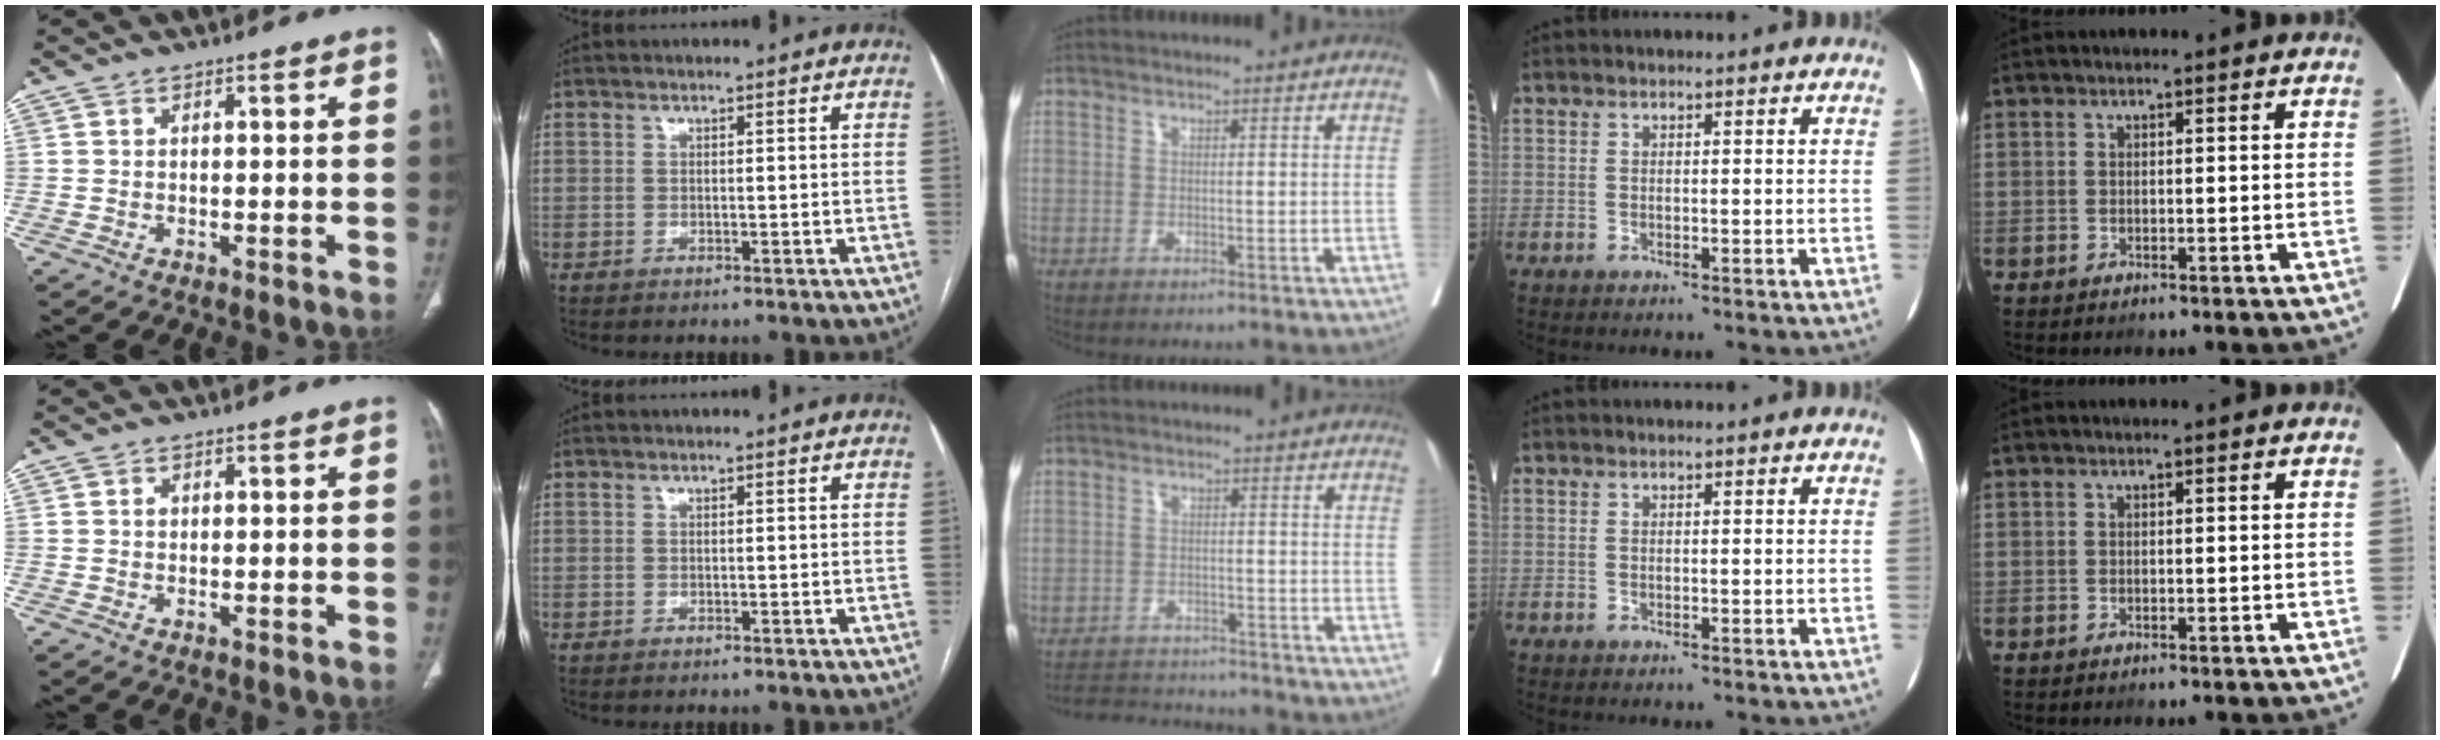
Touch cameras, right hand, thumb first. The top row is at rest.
{"thumb": {"total": 0.8, "force": [0.1, 0.7, 0.4], "torque": [-0.004, 0.002, 0.002]}, "middle": {"total": 6.2, "force": [-6.1, 1.2, 0.2], "torque": [0.000, 0.004, -0.100]}}